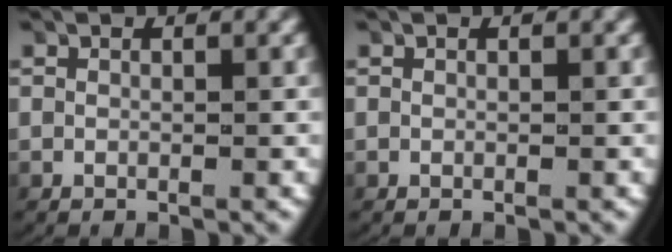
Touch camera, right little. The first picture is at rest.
{"total": 0.0}